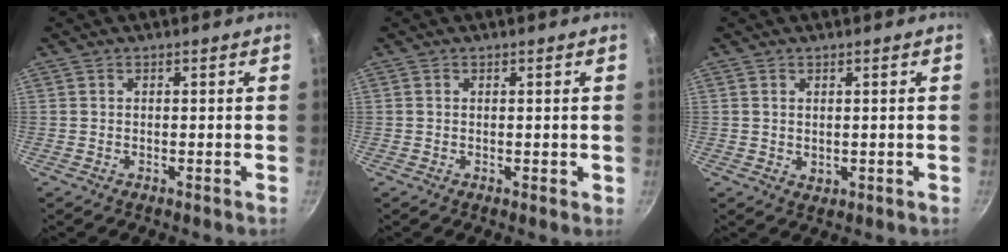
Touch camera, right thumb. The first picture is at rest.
{"total": 0.9, "force": [0.0, 0.5, 0.7], "torque": [-0.006, 0.001, -0.001]}
{"total": 1.5, "force": [0.4, 1.1, 0.9], "torque": [-0.011, -0.003, 0.008]}